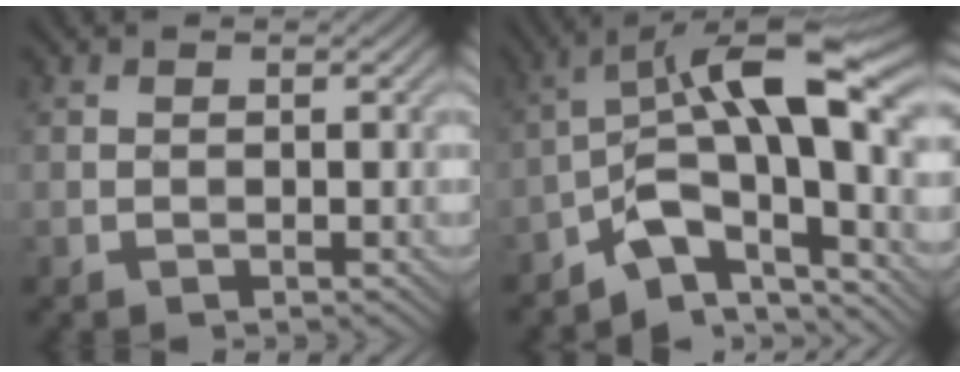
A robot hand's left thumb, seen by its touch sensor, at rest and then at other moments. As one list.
[{"total": 12.7, "force": [-3.5, 5.0, 11.1], "torque": [-0.179, 0.010, -0.072]}]